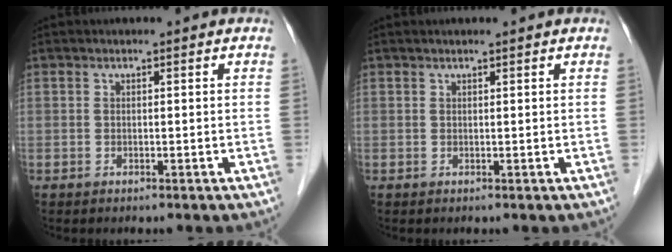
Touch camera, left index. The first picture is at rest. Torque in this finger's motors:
{"motor_torque": [0.20, -0.15, -0.01, -0.01]}